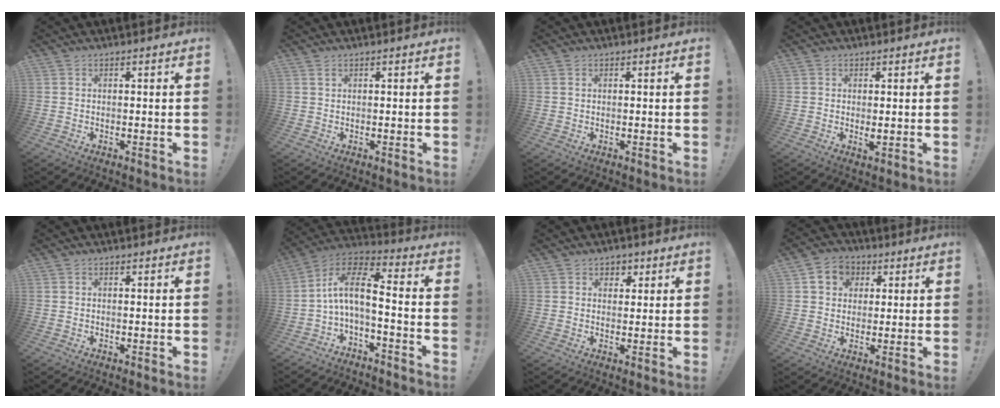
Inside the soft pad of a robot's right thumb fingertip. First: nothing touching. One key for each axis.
{"total": 1.1, "fx": 0.7, "fy": 0.4, "fz": 0.8, "tx": -0.008, "ty": -0.001, "tz": 0.011}
{"total": 0.6, "fx": 0.4, "fy": 0.4, "fz": 0.3, "tx": -0.009, "ty": 0.002, "tz": 0.008}
{"total": 1.7, "fx": 0.5, "fy": 0.8, "fz": 1.4, "tx": -0.016, "ty": -0.005, "tz": 0.010}
{"total": 0.0}
{"total": 10.8, "fx": -0.5, "fy": 4.4, "fz": 9.8, "tx": -0.165, "ty": 0.014, "tz": -0.009}
{"total": 3.4, "fx": 1.5, "fy": 3.0, "fz": 0.9, "tx": -0.001, "ty": -0.006, "tz": 0.024}
{"total": 8.4, "fx": 3.0, "fy": 7.2, "fz": 3.2, "tx": -0.045, "ty": -0.003, "tz": 0.062}